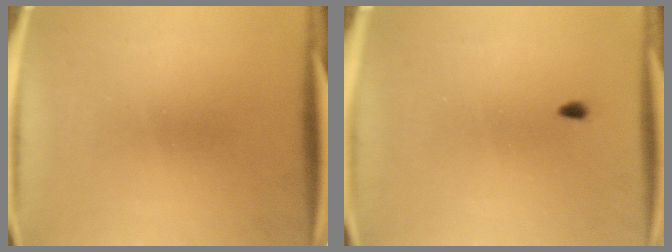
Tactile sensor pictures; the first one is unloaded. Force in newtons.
{"total": 0.6}